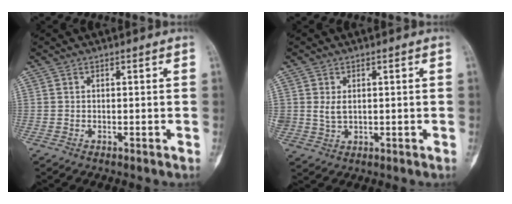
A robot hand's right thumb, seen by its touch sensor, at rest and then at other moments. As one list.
[{"total": 2.8, "force": [0.7, 2.0, 1.9], "torque": [-0.030, -0.007, 0.021]}]